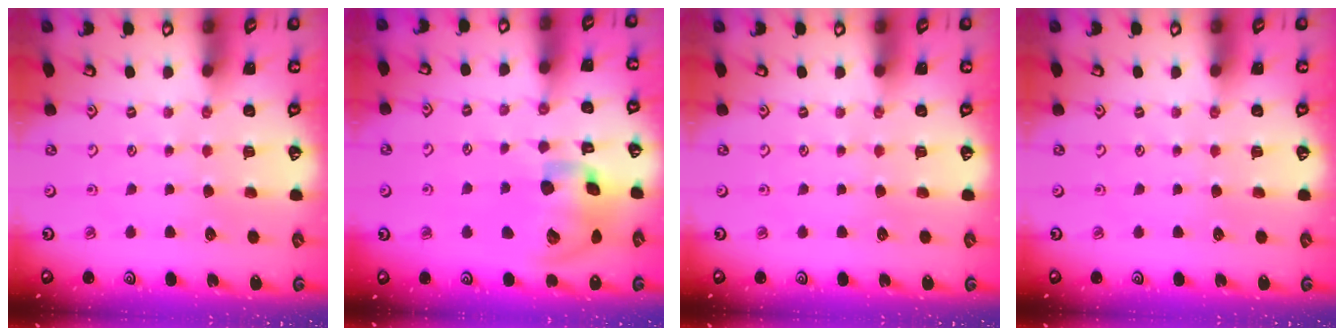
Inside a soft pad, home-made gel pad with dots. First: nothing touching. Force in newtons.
{"total": 17.1, "press": 16.9, "slide": 2.5}
{"total": 0.0}
{"total": 0.0}